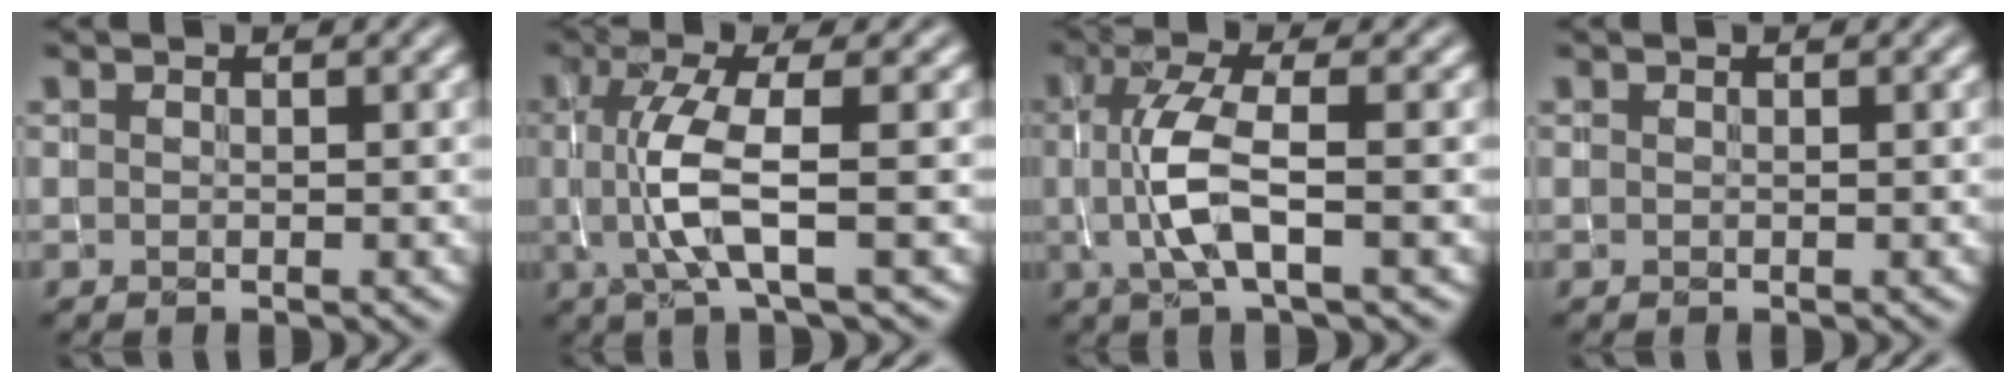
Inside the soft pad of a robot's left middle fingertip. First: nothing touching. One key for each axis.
{"total": 5.0, "fx": -0.5, "fy": 1.0, "fz": 4.8, "tx": -0.109, "ty": -0.002, "tz": -0.008}
{"total": 4.5, "fx": -0.4, "fy": 1.1, "fz": 4.3, "tx": -0.100, "ty": 0.000, "tz": -0.009}
{"total": 0.0}